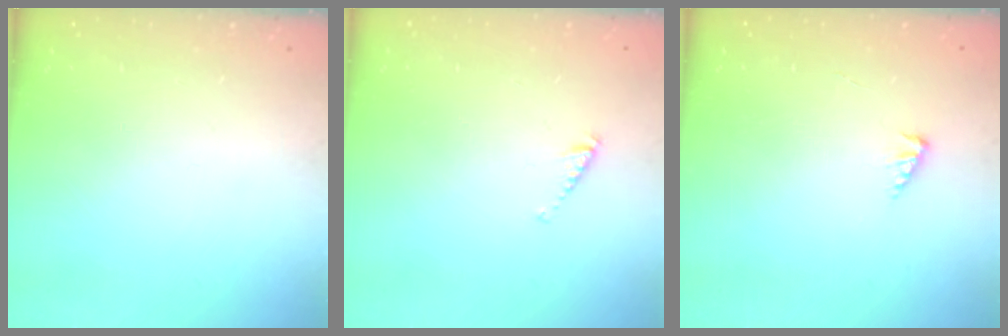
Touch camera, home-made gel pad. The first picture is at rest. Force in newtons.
{"total": 2.9, "press": 2.9, "slide": 0.4}
{"total": 2.9, "press": 2.9, "slide": 0.6}